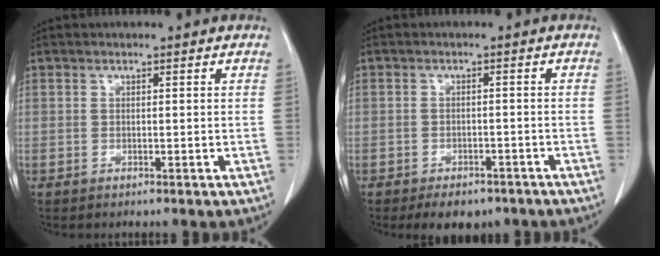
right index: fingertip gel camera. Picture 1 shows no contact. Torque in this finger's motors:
{"motor_torque": [-0.72, -0.43, -0.15, -0.15]}